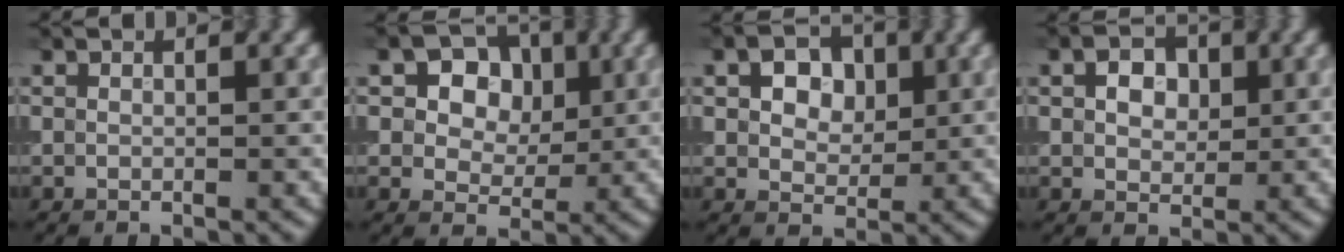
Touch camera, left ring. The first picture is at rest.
{"total": 6.2, "force": [2.0, 4.8, 3.4], "torque": [-0.057, 0.012, 0.016]}
{"total": 4.2, "force": [1.3, 3.0, 2.7], "torque": [-0.043, 0.007, 0.007]}
{"total": 2.9, "force": [0.8, 2.1, 1.8], "torque": [-0.034, 0.003, 0.011]}